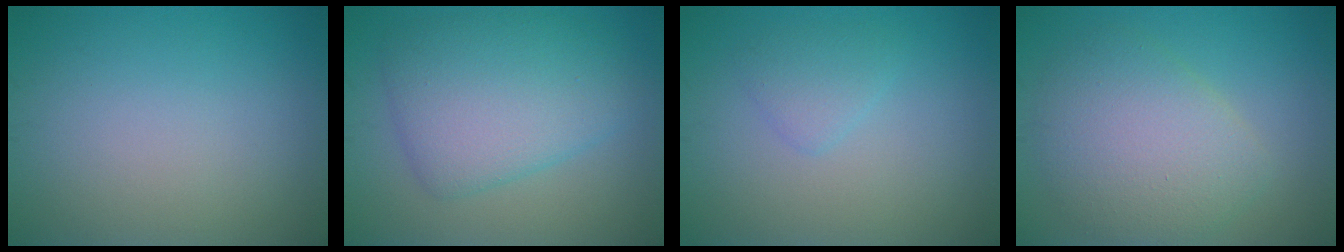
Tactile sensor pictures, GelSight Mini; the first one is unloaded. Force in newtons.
{"total": 6.7, "press": 6.7, "slide": 0.1}
{"total": 1.7, "press": 1.7, "slide": 0.1}
{"total": 5.5, "press": 5.5, "slide": 0.2}